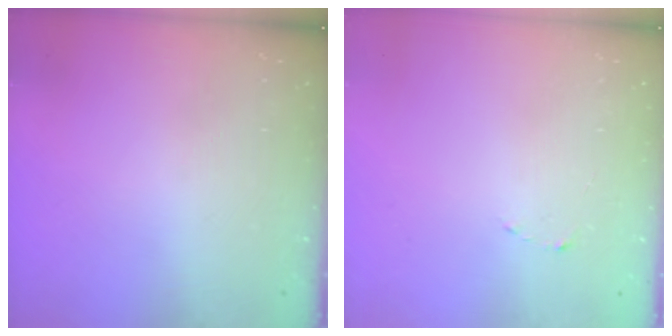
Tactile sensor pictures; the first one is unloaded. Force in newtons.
{"total": 1.5, "press": 1.5, "slide": 0.2}